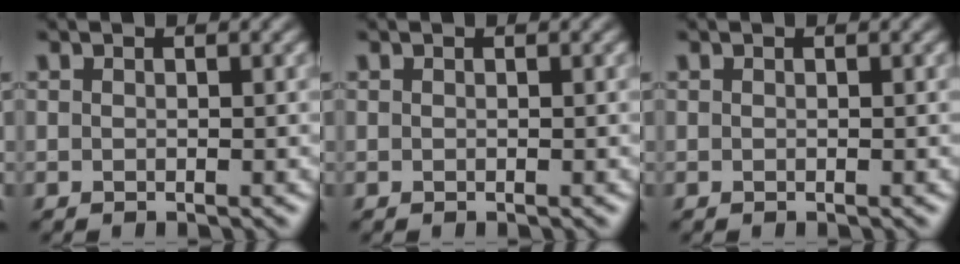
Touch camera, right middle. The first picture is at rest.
{"total": 0.0}
{"total": 0.0}